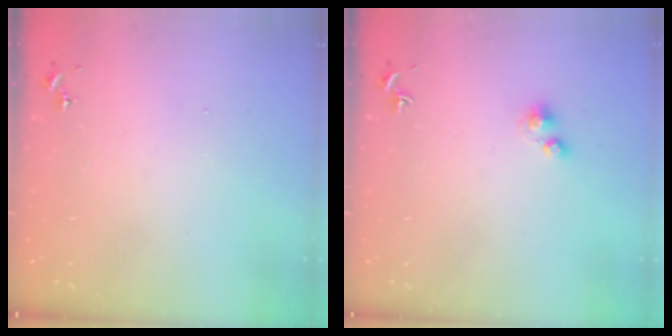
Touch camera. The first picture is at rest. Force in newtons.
{"total": 2.4, "press": 2.3, "slide": 0.3}